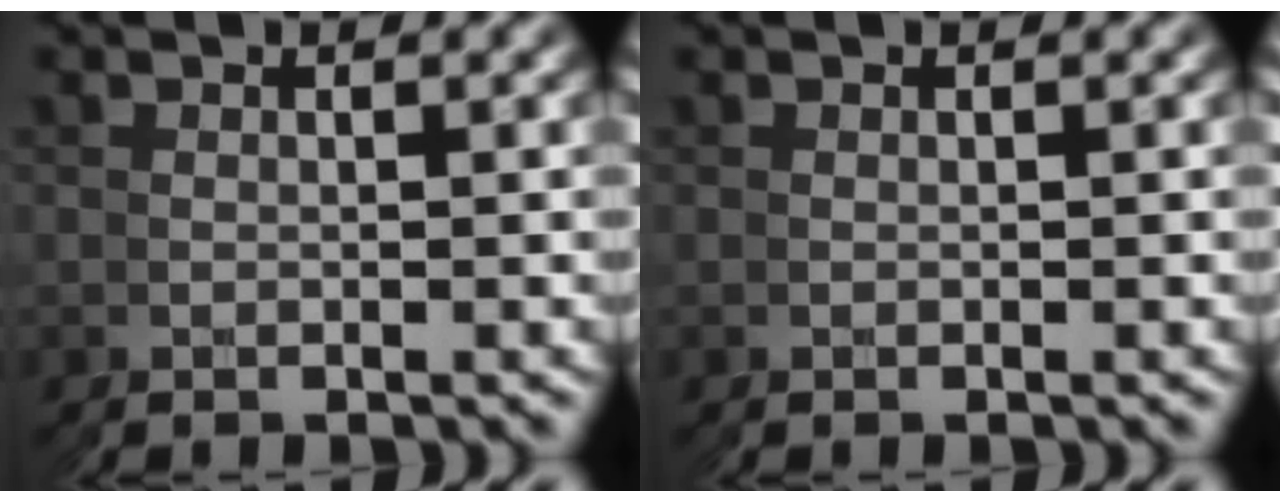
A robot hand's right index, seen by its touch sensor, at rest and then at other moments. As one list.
[{"total": 0.0}]